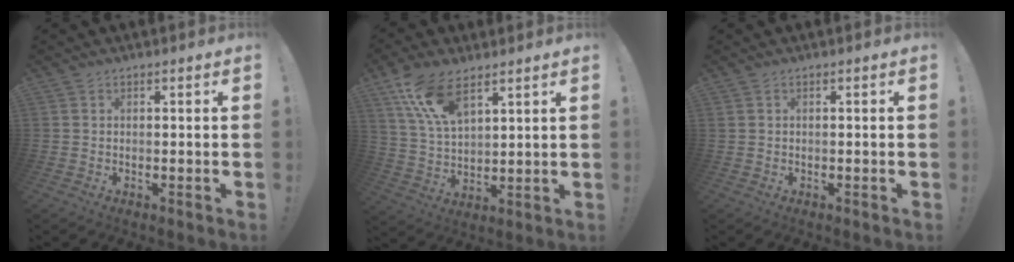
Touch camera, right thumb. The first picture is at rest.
{"total": 12.4, "force": [8.4, 5.5, 7.4], "torque": [-0.145, -0.031, 0.160]}
{"total": 0.0}